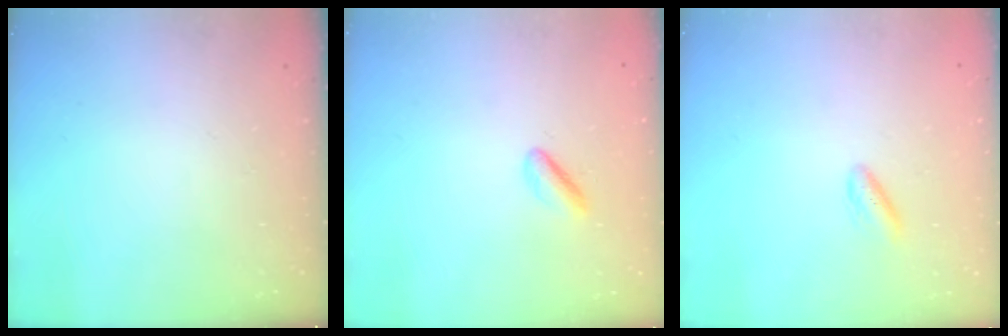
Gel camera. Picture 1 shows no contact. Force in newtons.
{"total": 2.2, "press": 1.8, "slide": 1.2}
{"total": 4.1, "press": 3.8, "slide": 1.4}